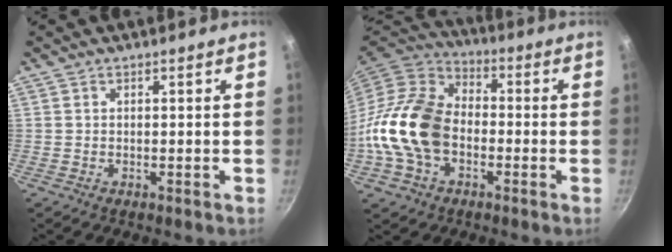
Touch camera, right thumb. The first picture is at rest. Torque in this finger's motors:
{"motor_torque": [2.50, 2.52, 1.37, -1.40, 0.25]}